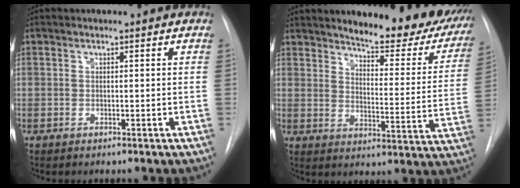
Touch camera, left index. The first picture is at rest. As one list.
[{"total": 19.7, "force": [17.2, 4.8, 8.4], "torque": [-0.085, -0.053, 0.199]}]